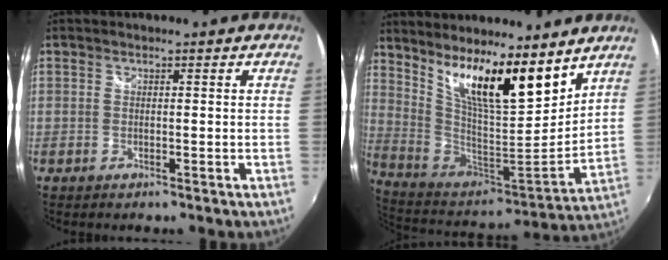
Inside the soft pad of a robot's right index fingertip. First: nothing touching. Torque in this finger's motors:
{"motor_torque": [0.40, 0.59, 0.40, 0.18]}